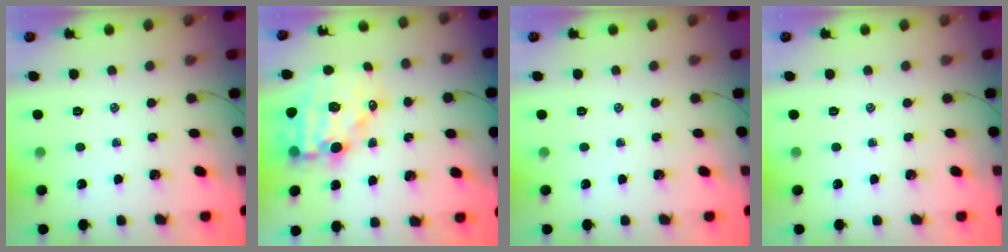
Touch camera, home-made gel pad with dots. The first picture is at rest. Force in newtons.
{"total": 13.7, "press": 13.2, "slide": 3.6}
{"total": 0.0}
{"total": 0.0}